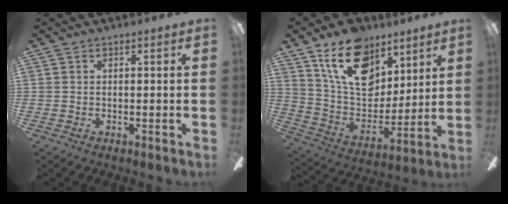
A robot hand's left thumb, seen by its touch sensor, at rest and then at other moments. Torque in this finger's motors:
{"motor_torque": [0.88, 0.51, 1.72, -1.05, 0.47]}